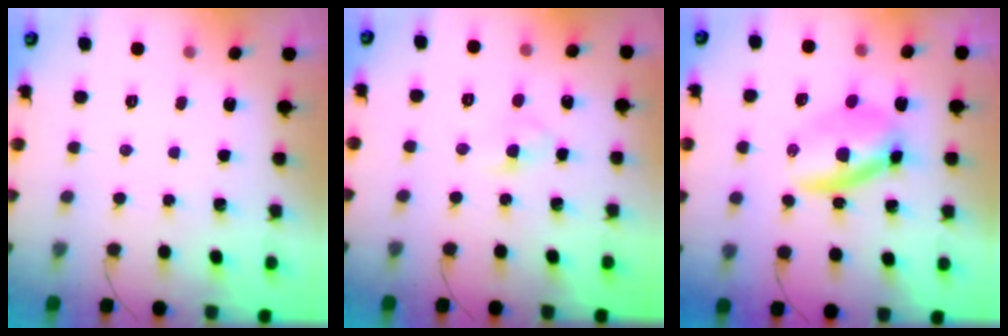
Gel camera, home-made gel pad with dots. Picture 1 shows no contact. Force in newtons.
{"total": 3.4, "press": 3.1, "slide": 1.3}
{"total": 6.9, "press": 6.7, "slide": 1.7}